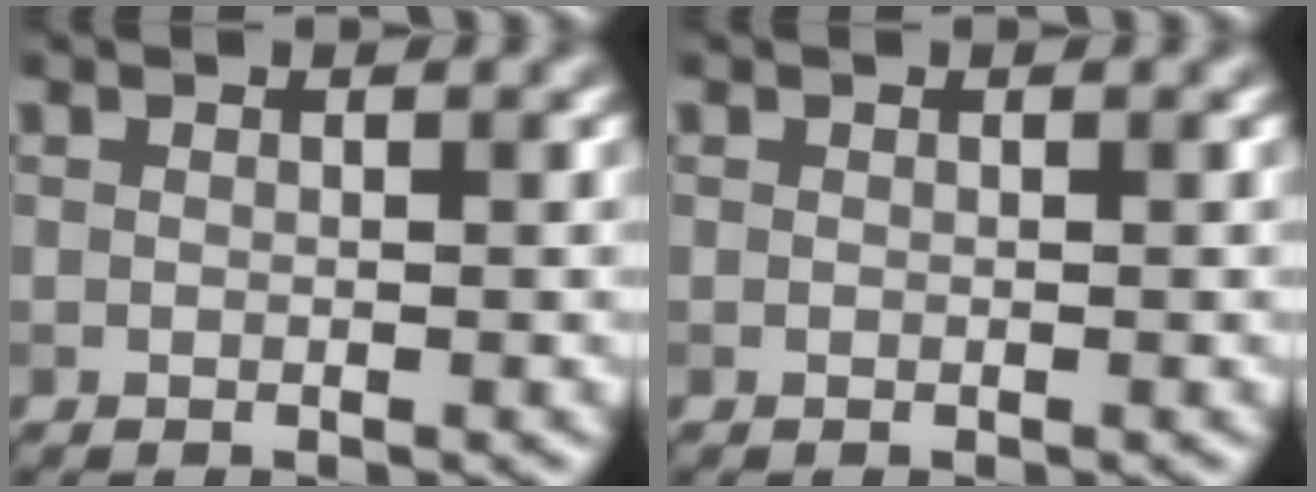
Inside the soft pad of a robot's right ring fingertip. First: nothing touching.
{"total": 0.0}